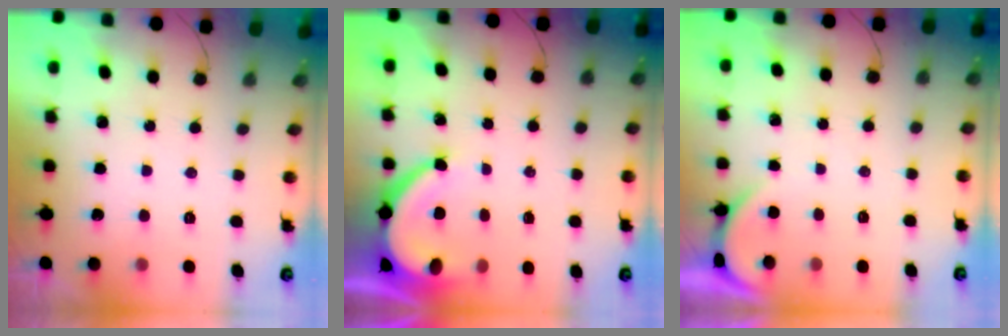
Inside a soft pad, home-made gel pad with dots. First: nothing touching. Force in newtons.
{"total": 7.3, "press": 7.2, "slide": 1.3}
{"total": 0.8, "press": 0.7, "slide": 0.2}